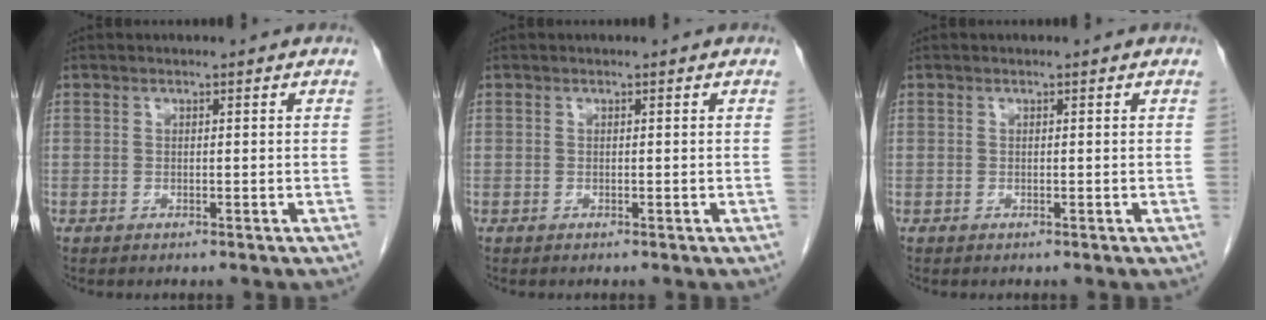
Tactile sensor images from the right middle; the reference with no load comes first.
{"total": 0.0}
{"total": 0.0}